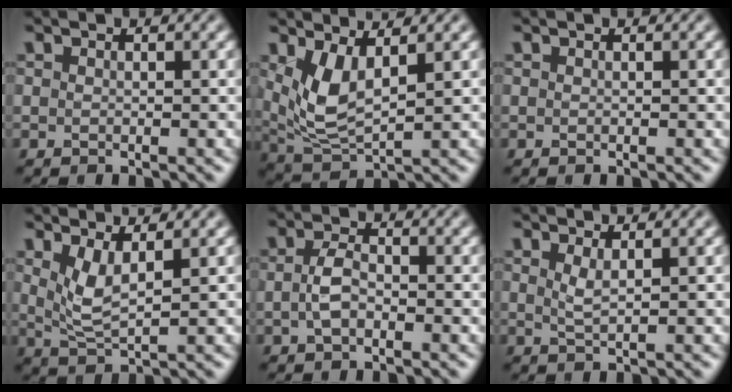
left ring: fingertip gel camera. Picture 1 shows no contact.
{"total": 4.4, "force": [1.4, 1.9, 3.8], "torque": [-0.090, -0.009, 0.038]}
{"total": 0.0}
{"total": 3.0, "force": [1.3, 0.9, 2.6], "torque": [-0.059, -0.011, 0.031]}
{"total": 2.5, "force": [-0.5, 1.4, 2.0], "torque": [-0.044, 0.003, -0.014]}
{"total": 1.4, "force": [0.7, 0.4, 1.2], "torque": [-0.025, -0.003, 0.013]}